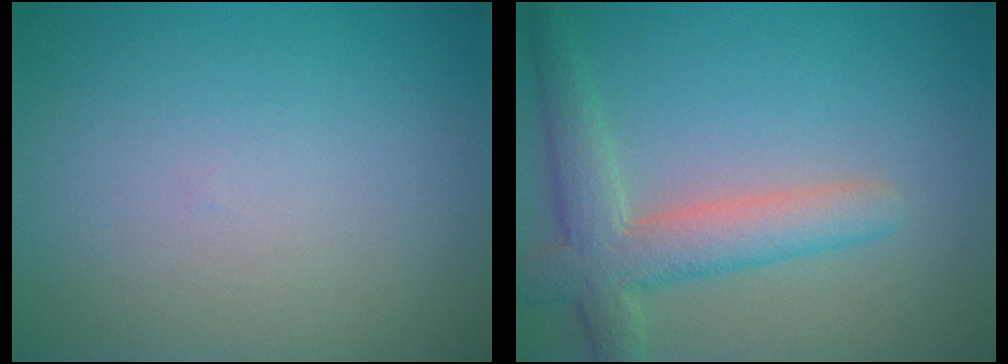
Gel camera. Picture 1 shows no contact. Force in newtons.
{"total": 5.1, "press": 5.0, "slide": 0.5}